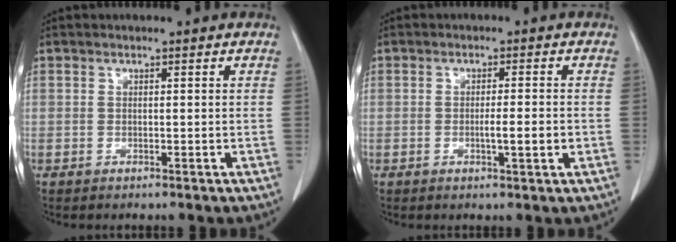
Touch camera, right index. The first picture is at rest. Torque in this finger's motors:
{"motor_torque": [0.64, -0.25, 0.28, 0.06]}